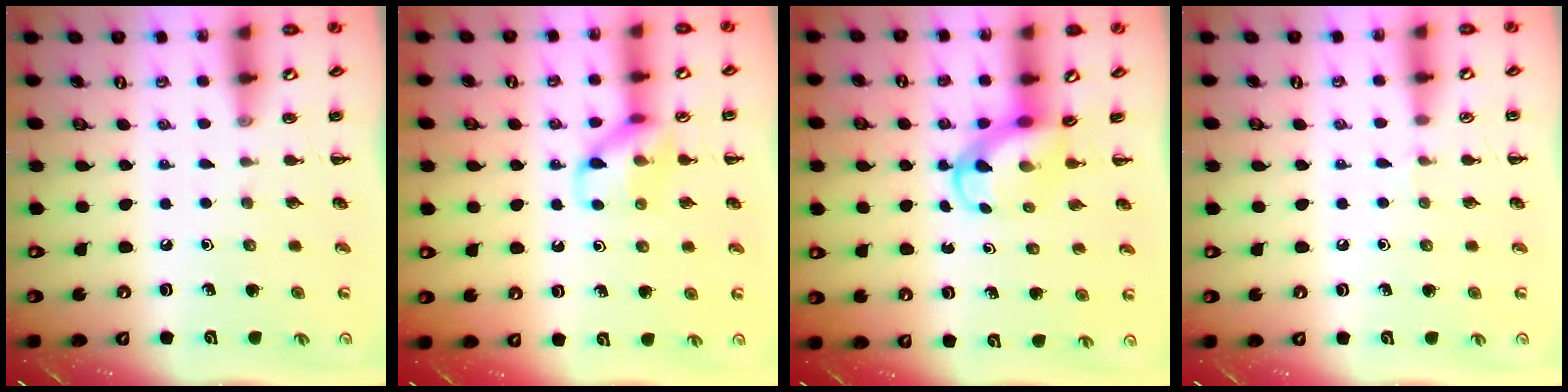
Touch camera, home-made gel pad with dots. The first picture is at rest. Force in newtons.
{"total": 11.0, "press": 11.0, "slide": 0.3}
{"total": 3.8, "press": 3.7, "slide": 0.8}
{"total": 2.9, "press": 2.7, "slide": 1.1}